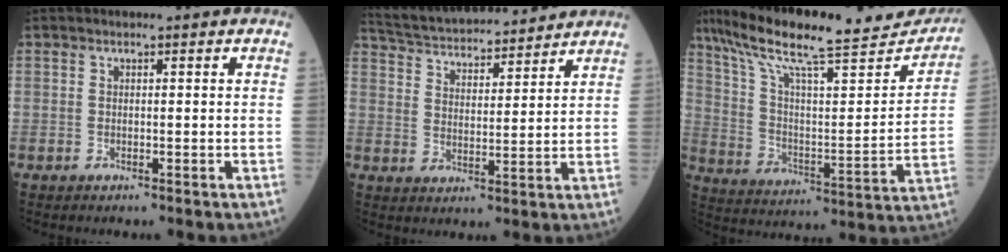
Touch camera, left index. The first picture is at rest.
{"total": 18.4, "force": [17.1, 3.0, 6.1], "torque": [-0.113, 0.034, 0.267]}
{"total": 27.2, "force": [23.0, 4.7, 13.6], "torque": [-0.228, -0.006, 0.329]}